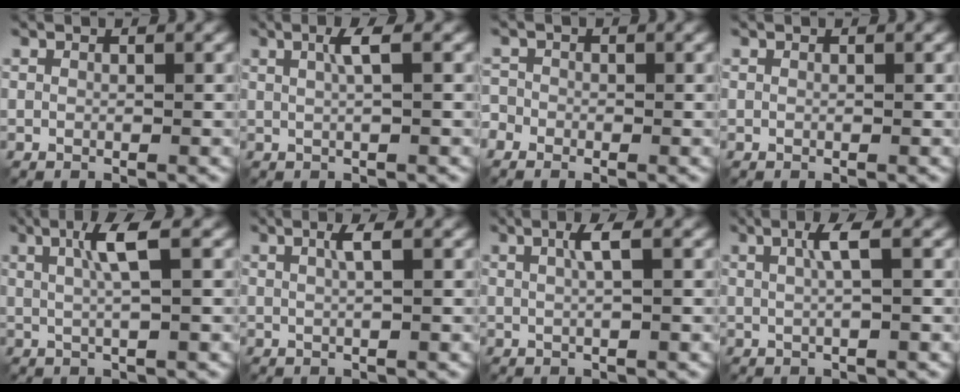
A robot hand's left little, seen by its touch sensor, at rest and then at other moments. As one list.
[{"total": 1.9, "force": [0.2, 0.3, 1.9], "torque": [-0.036, 0.001, 0.005]}, {"total": 1.3, "force": [-0.9, 1.0, -0.2], "torque": [0.007, -0.002, -0.018]}, {"total": 0.0}, {"total": 3.3, "force": [0.5, 0.4, 3.3], "torque": [-0.066, 0.002, 0.012]}, {"total": 1.6, "force": [0.2, 0.3, 1.6], "torque": [-0.030, 0.001, 0.005]}, {"total": 2.0, "force": [0.2, 0.3, 1.9], "torque": [-0.037, 0.002, 0.006]}, {"total": 2.3, "force": [0.2, 0.3, 2.3], "torque": [-0.044, 0.003, 0.006]}]